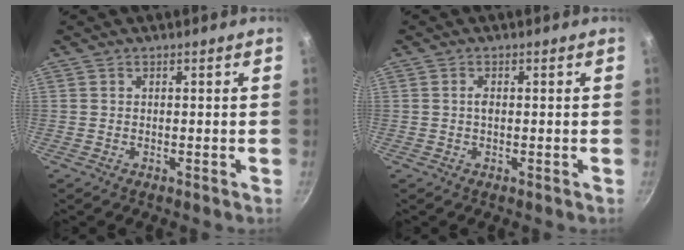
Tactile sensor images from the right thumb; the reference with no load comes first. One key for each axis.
{"total": 1.2, "fx": 0.0, "fy": 0.6, "fz": 1.0, "tx": -0.018, "ty": 0.003, "tz": -0.001}